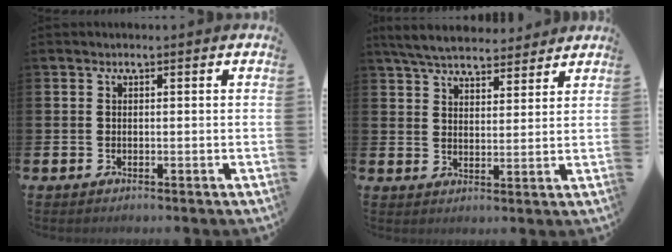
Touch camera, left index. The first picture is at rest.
{"total": 6.1, "force": [5.8, 1.3, 1.3], "torque": [-0.039, -0.026, 0.105]}